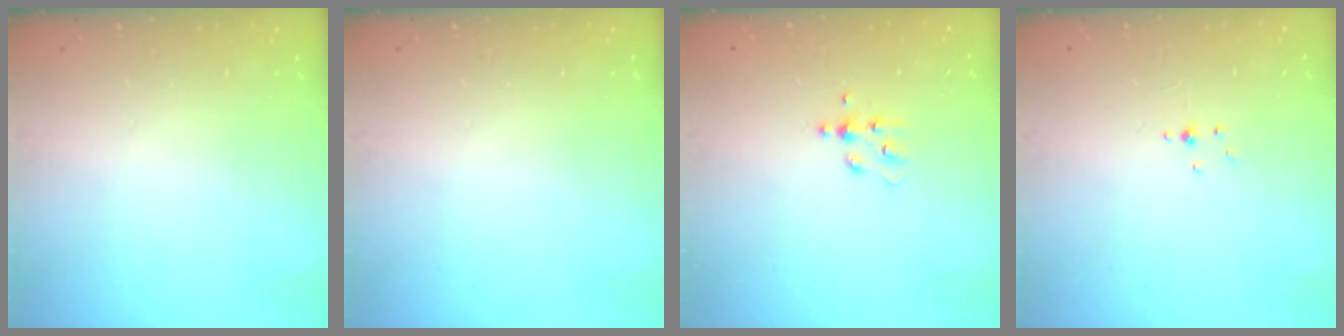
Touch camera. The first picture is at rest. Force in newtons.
{"total": 0.0}
{"total": 4.5, "press": 4.5, "slide": 0.5}
{"total": 1.8, "press": 1.8, "slide": 0.2}